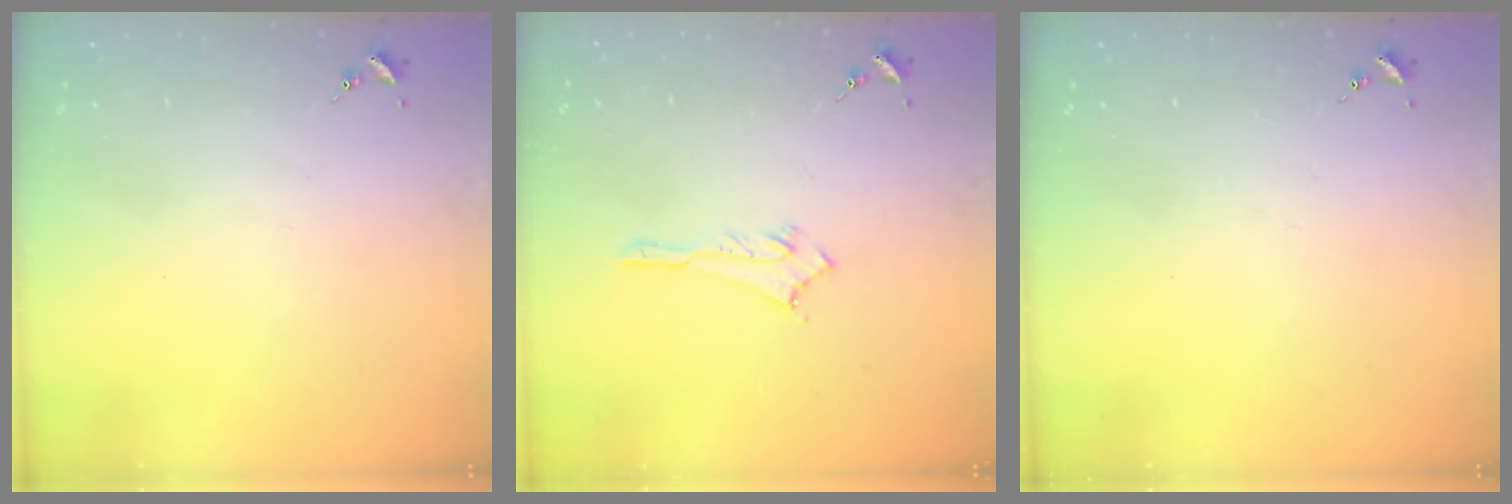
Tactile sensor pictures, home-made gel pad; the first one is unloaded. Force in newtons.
{"total": 2.9, "press": 2.9, "slide": 0.2}
{"total": 0.0}